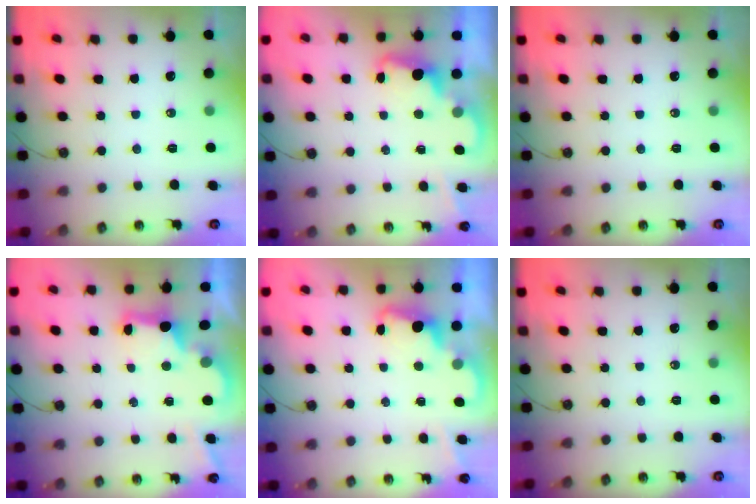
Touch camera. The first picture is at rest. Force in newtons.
{"total": 2.3, "press": 2.2, "slide": 0.5}
{"total": 0.0}
{"total": 2.9, "press": 2.8, "slide": 0.9}
{"total": 2.3, "press": 2.3, "slide": 0.5}
{"total": 0.0}